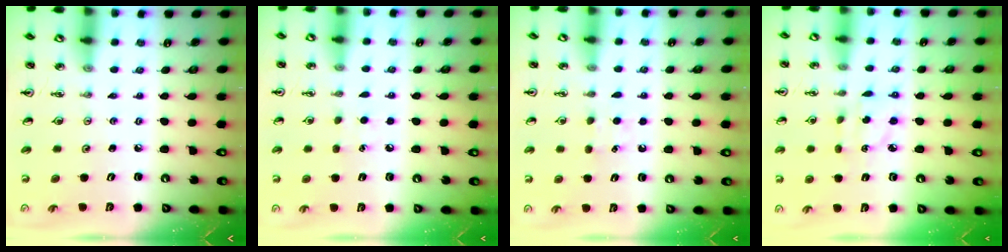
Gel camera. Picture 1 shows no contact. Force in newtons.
{"total": 5.5, "press": 5.4, "slide": 0.5}
{"total": 5.9, "press": 5.8, "slide": 0.6}
{"total": 5.2, "press": 5.1, "slide": 0.4}